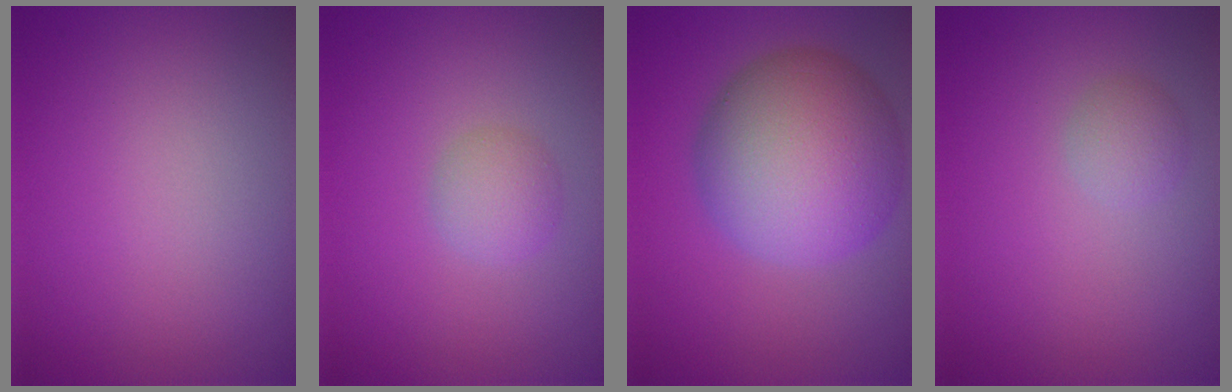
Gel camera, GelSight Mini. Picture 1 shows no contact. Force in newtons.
{"total": 1.9, "press": 1.9, "slide": 0.0}
{"total": 10.2, "press": 10.2, "slide": 0.3}
{"total": 1.4, "press": 1.4, "slide": 0.1}